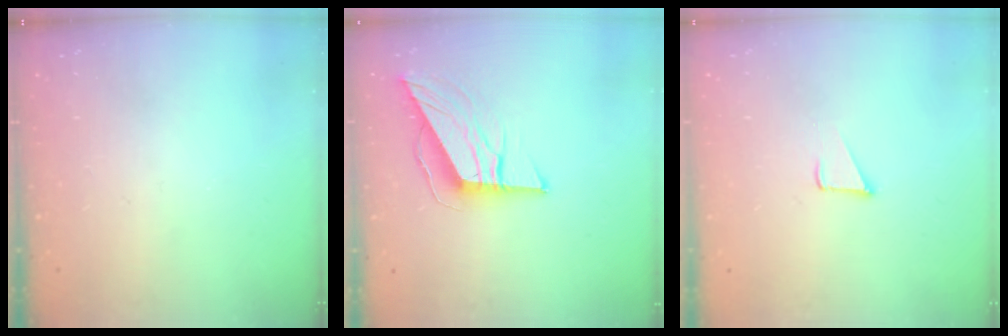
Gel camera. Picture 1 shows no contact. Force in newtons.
{"total": 9.6, "press": 9.6, "slide": 0.5}
{"total": 2.8, "press": 2.8, "slide": 0.2}